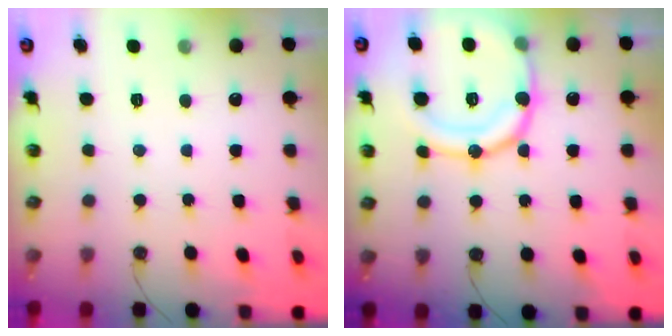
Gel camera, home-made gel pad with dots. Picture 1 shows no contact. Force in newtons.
{"total": 19.7, "press": 19.4, "slide": 3.5}